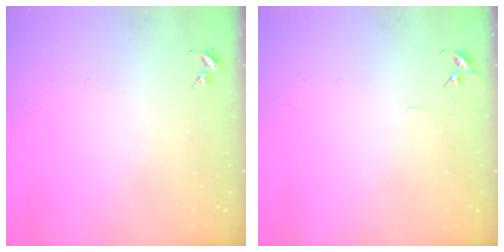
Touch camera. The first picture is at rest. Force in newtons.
{"total": 4.5, "press": 4.5, "slide": 0.5}